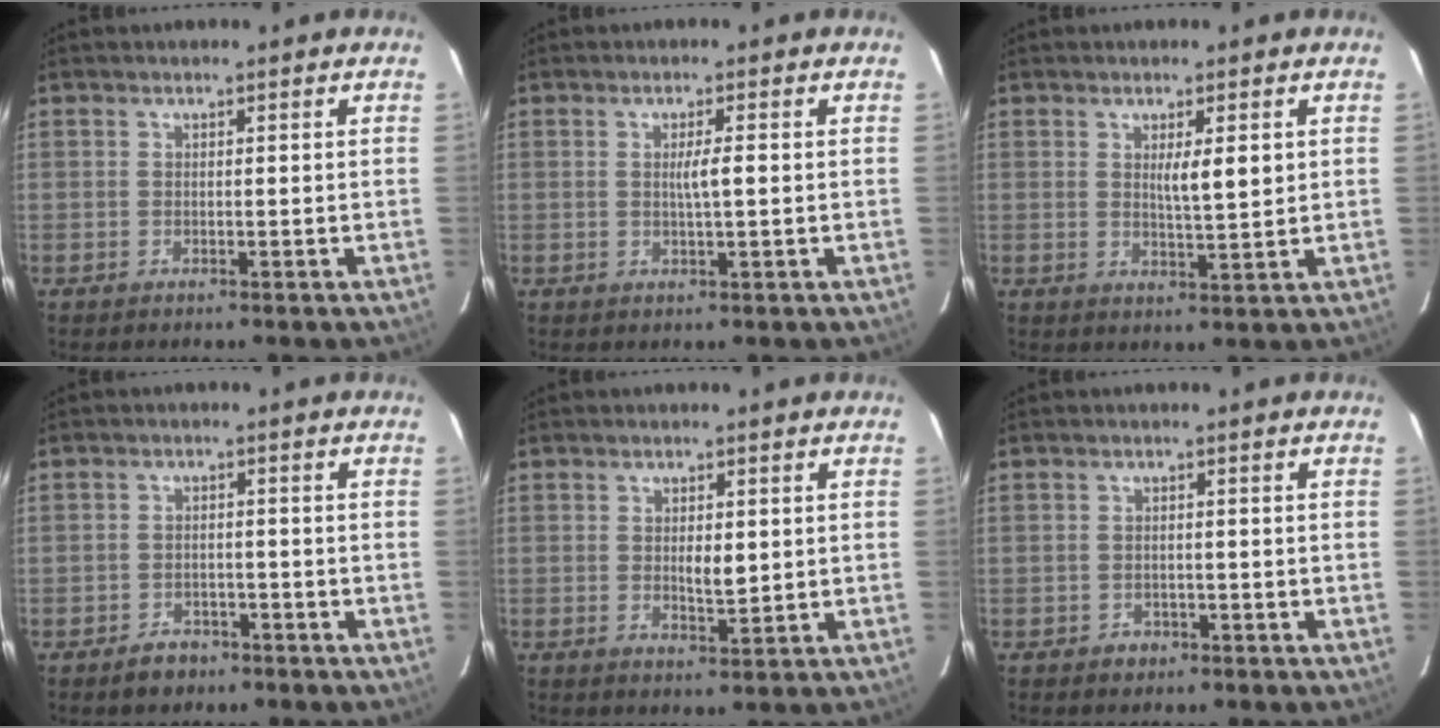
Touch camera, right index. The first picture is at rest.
{"total": 2.4, "force": [0.1, -0.1, 2.4], "torque": [-0.044, 0.000, 0.002]}
{"total": 4.1, "force": [1.1, 0.6, 3.9], "torque": [-0.063, -0.007, 0.018]}
{"total": 3.3, "force": [-2.3, 2.2, 0.9], "torque": [-0.014, 0.006, -0.031]}
{"total": 3.1, "force": [0.3, 1.1, 2.9], "torque": [-0.048, -0.005, 0.007]}
{"total": 1.6, "force": [-1.0, 1.3, 0.3], "torque": [-0.004, 0.005, -0.012]}